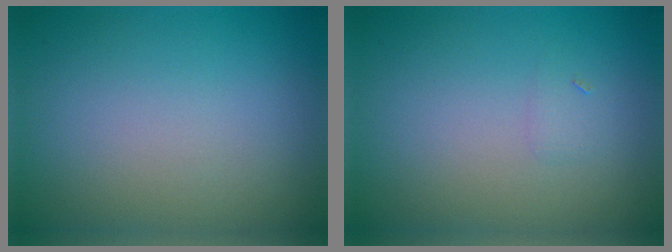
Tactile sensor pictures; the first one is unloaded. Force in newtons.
{"total": 0.7, "press": 0.7, "slide": 0.0}